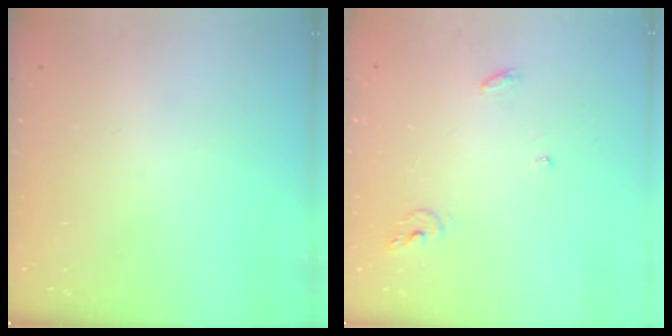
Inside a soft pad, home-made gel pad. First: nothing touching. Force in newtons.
{"total": 6.2, "press": 6.2, "slide": 0.2}